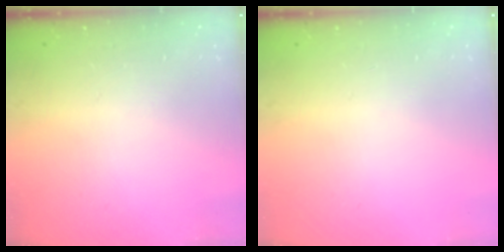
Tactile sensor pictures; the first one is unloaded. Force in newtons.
{"total": 0.0}